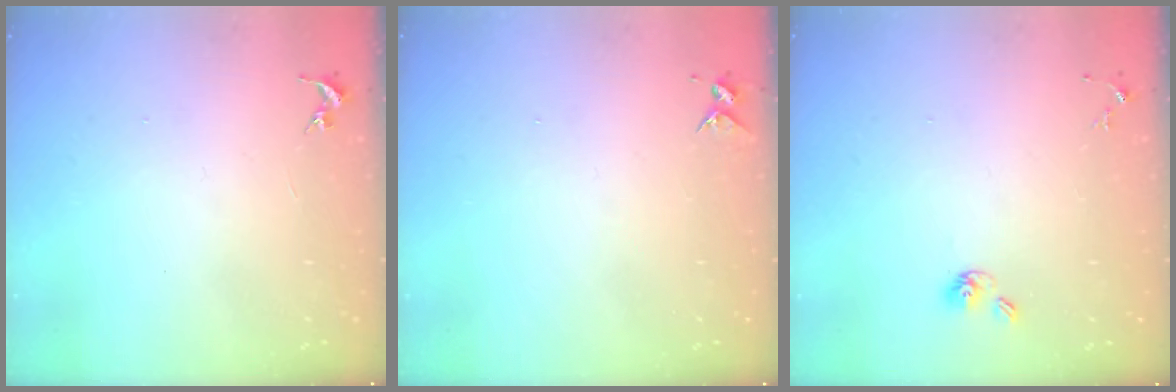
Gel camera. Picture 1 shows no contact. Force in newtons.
{"total": 4.1, "press": 4.1, "slide": 0.5}
{"total": 5.5, "press": 4.8, "slide": 2.6}